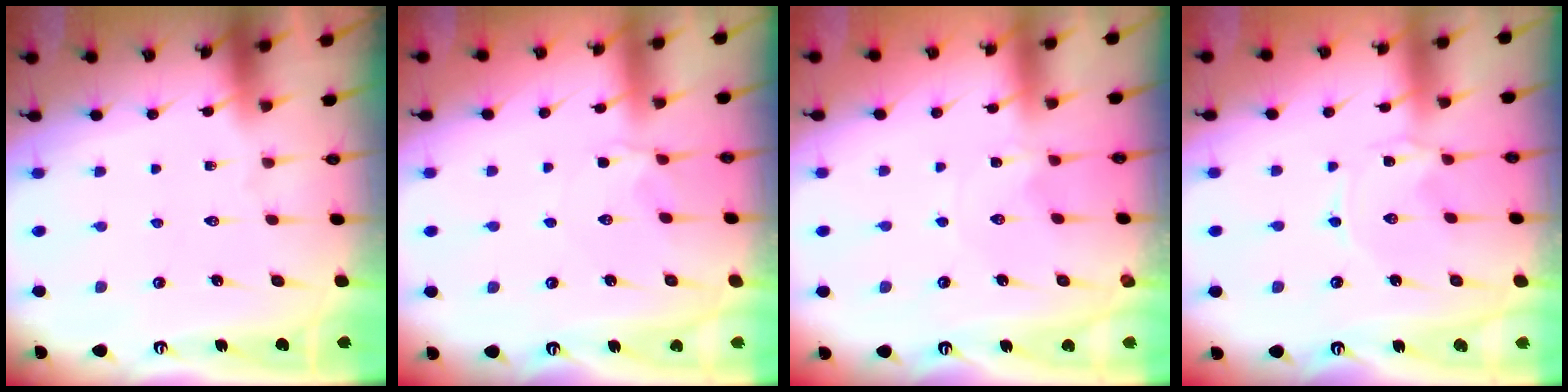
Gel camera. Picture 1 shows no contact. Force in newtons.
{"total": 1.9, "press": 1.8, "slide": 0.7}
{"total": 0.0}
{"total": 0.0}